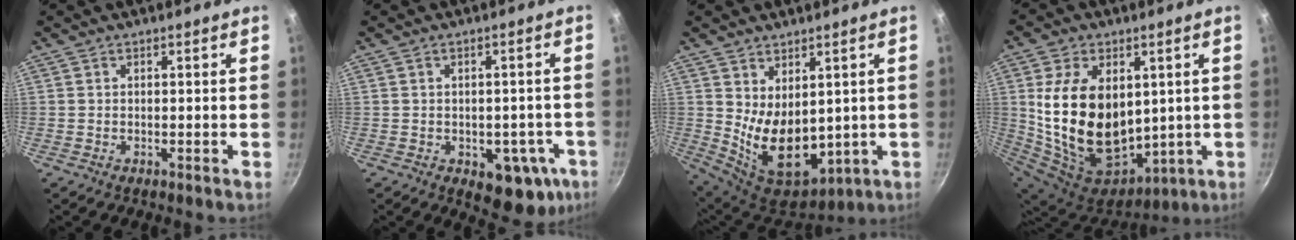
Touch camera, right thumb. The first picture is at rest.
{"total": 10.7, "force": [-3.3, 6.4, 7.9], "torque": [-0.044, 0.013, -0.031]}
{"total": 13.2, "force": [1.5, 8.4, 10.2], "torque": [-0.140, -0.045, 0.057]}
{"total": 23.6, "force": [3.3, 15.6, 17.3], "torque": [-0.308, -0.029, 0.084]}